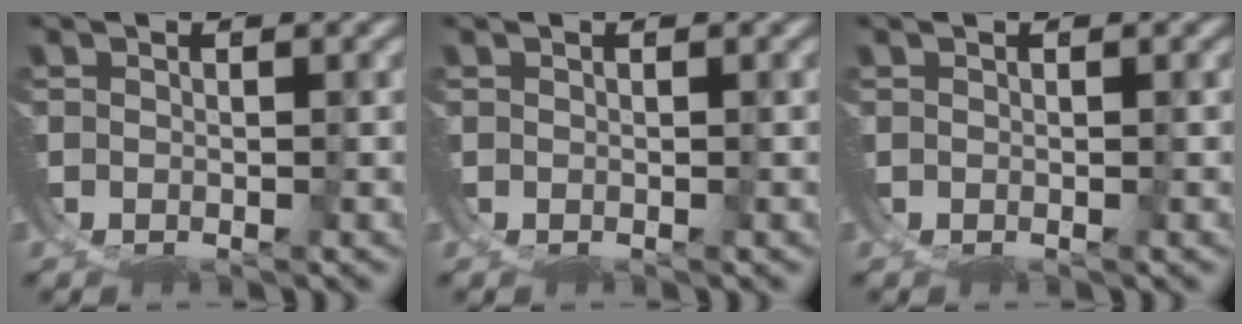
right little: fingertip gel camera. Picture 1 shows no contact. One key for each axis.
{"total": 0.0}
{"total": 0.0}